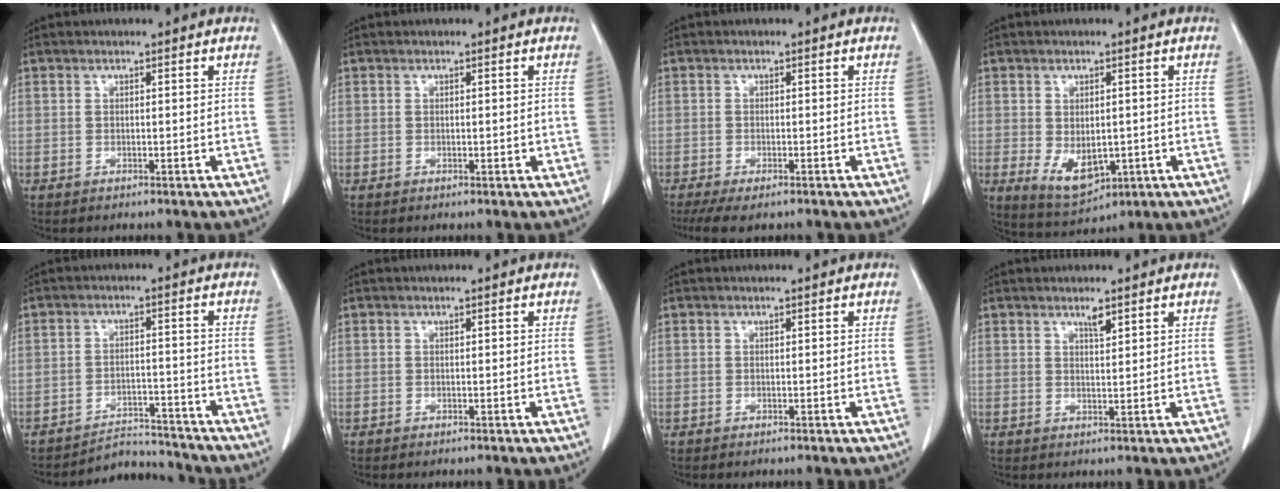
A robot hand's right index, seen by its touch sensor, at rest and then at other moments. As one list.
[{"total": 0.7, "force": [-0.1, 0.3, 0.6], "torque": [-0.010, 0.000, 0.001]}, {"total": 6.0, "force": [-4.6, 1.6, 3.5], "torque": [-0.053, -0.013, -0.071]}, {"total": 7.2, "force": [-1.5, 4.2, 5.7], "torque": [-0.098, -0.013, -0.003]}, {"total": 5.7, "force": [-5.6, 0.9, -1.0], "torque": [0.017, 0.018, -0.086]}, {"total": 0.0}, {"total": 0.0}, {"total": 1.7, "force": [1.3, 0.2, 1.1], "torque": [-0.024, -0.002, 0.025]}]